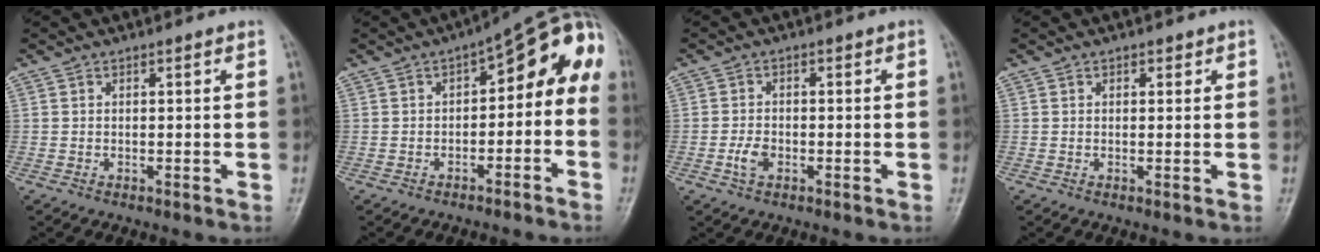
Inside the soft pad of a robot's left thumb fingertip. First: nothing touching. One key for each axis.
{"total": 12.1, "fx": -1.4, "fy": 6.7, "fz": 10.0, "tx": -0.088, "ty": 0.061, "tz": -0.029}
{"total": 3.0, "fx": -1.2, "fy": 1.9, "fz": 2.0, "tx": -0.038, "ty": 0.008, "tz": -0.025}
{"total": 1.2, "fx": 0.6, "fy": 0.8, "fz": 0.5, "tx": 0.006, "ty": -0.001, "tz": 0.005}